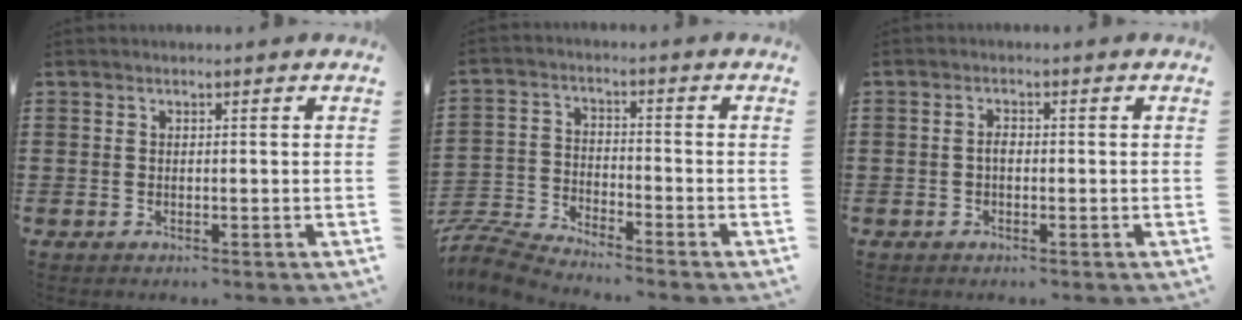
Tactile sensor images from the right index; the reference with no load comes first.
{"total": 5.9, "force": [-5.8, 0.2, 1.0], "torque": [-0.041, -0.006, -0.121]}
{"total": 1.3, "force": [-0.2, 0.6, 1.2], "torque": [-0.022, 0.002, -0.004]}